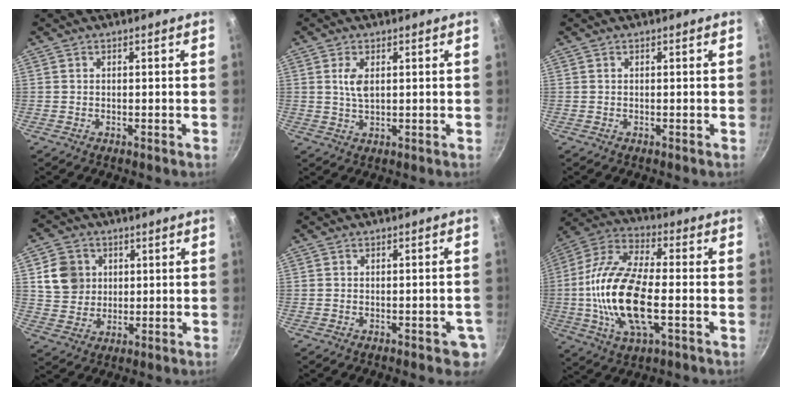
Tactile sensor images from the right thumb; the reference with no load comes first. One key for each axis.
{"total": 3.5, "fx": 1.0, "fy": 1.7, "fz": 2.9, "tx": -0.054, "ty": -0.007, "tz": 0.020}
{"total": 0.0}
{"total": 8.7, "fx": 2.2, "fy": 7.7, "fz": 3.3, "tx": -0.030, "ty": 0.000, "tz": 0.041}
{"total": 4.5, "fx": -1.8, "fy": 2.1, "fz": 3.6, "tx": -0.030, "ty": 0.012, "tz": -0.017}
{"total": 19.4, "fx": -2.7, "fy": 8.2, "fz": 17.4, "tx": -0.338, "ty": 0.021, "tz": -0.068}